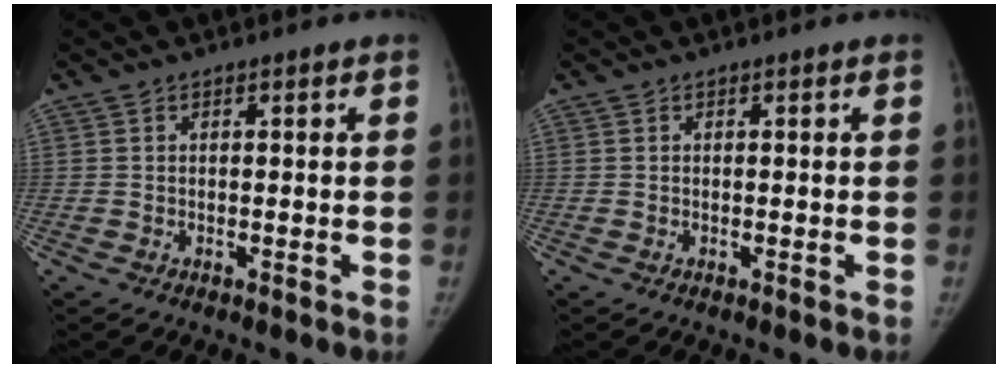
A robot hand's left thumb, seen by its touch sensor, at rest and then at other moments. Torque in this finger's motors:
{"motor_torque": [0.10, -0.05, 0.24, -0.01, 0.02]}